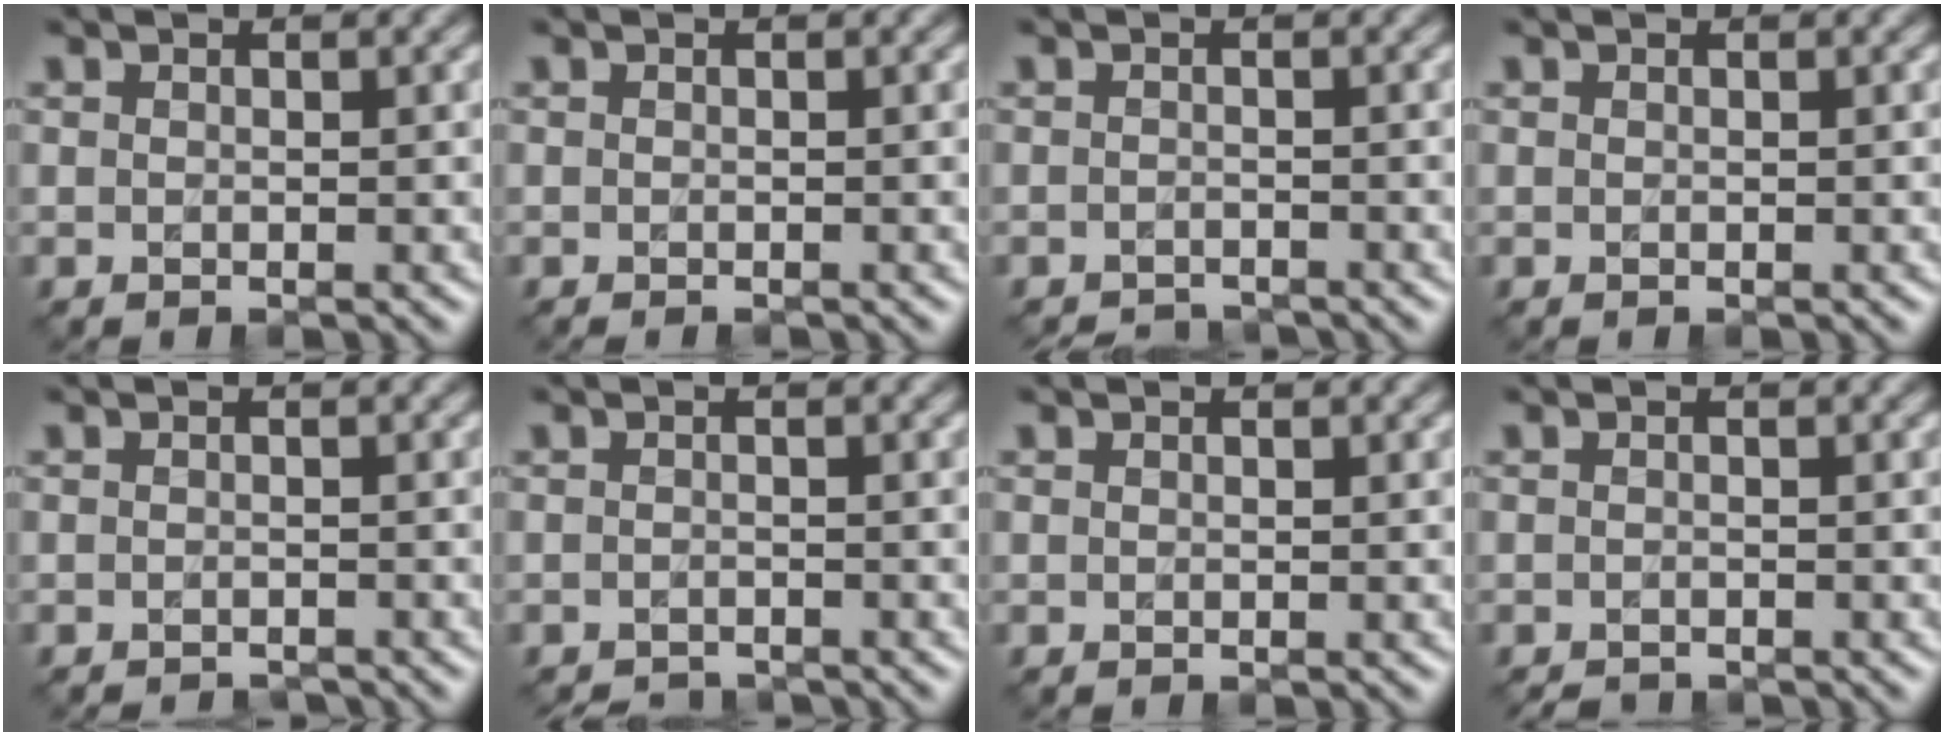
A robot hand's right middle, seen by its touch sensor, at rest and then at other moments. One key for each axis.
{"total": 0.0}
{"total": 2.3, "fx": -2.3, "fy": 0.2, "fz": -0.2, "tx": 0.012, "ty": -0.006, "tz": -0.035}
{"total": 0.0}
{"total": 1.4, "fx": -1.4, "fy": 0.0, "fz": 0.0, "tx": 0.003, "ty": -0.010, "tz": -0.027}
{"total": 2.0, "fx": -2.0, "fy": 0.3, "fz": -0.2, "tx": 0.013, "ty": -0.006, "tz": -0.030}
{"total": 0.0}
{"total": 1.1, "fx": -1.1, "fy": 0.3, "fz": 0.1, "tx": 0.000, "ty": -0.009, "tz": -0.018}